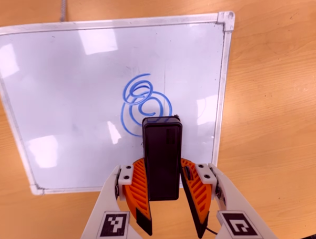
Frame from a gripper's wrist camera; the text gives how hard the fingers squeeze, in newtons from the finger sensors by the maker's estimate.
{"total": 5.8, "left": 5.7, "right": 5.9}